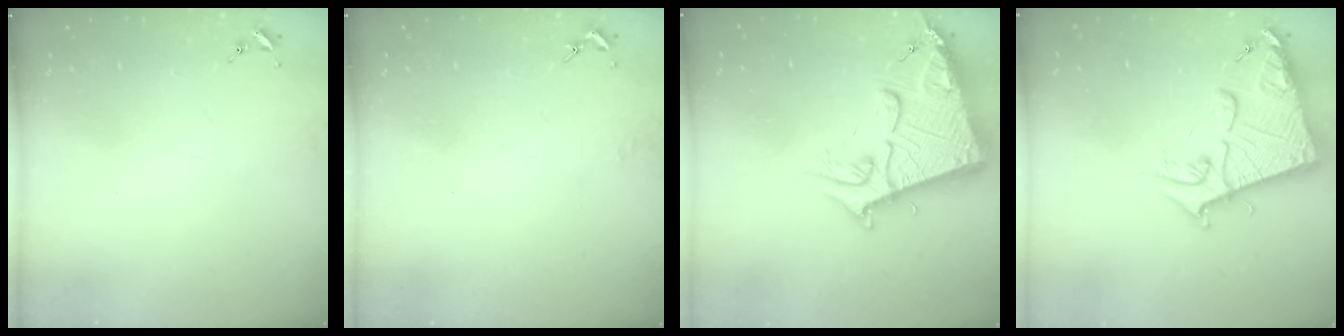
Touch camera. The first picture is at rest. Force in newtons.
{"total": 1.4, "press": 1.4, "slide": 0.1}
{"total": 18.5, "press": 18.4, "slide": 1.8}
{"total": 14.8, "press": 14.8, "slide": 1.5}